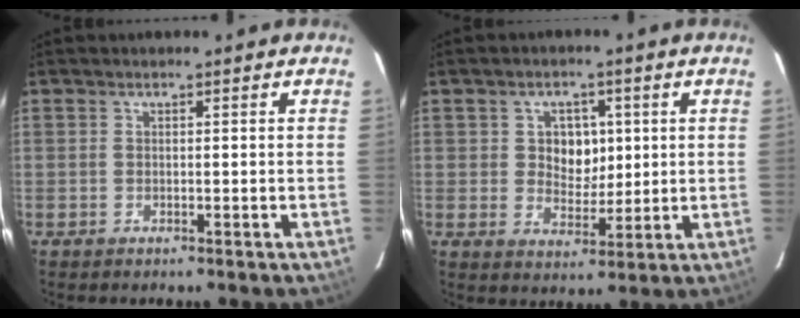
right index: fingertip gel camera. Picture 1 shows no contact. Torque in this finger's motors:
{"motor_torque": [0.54, 0.49, 0.25, 0.05]}